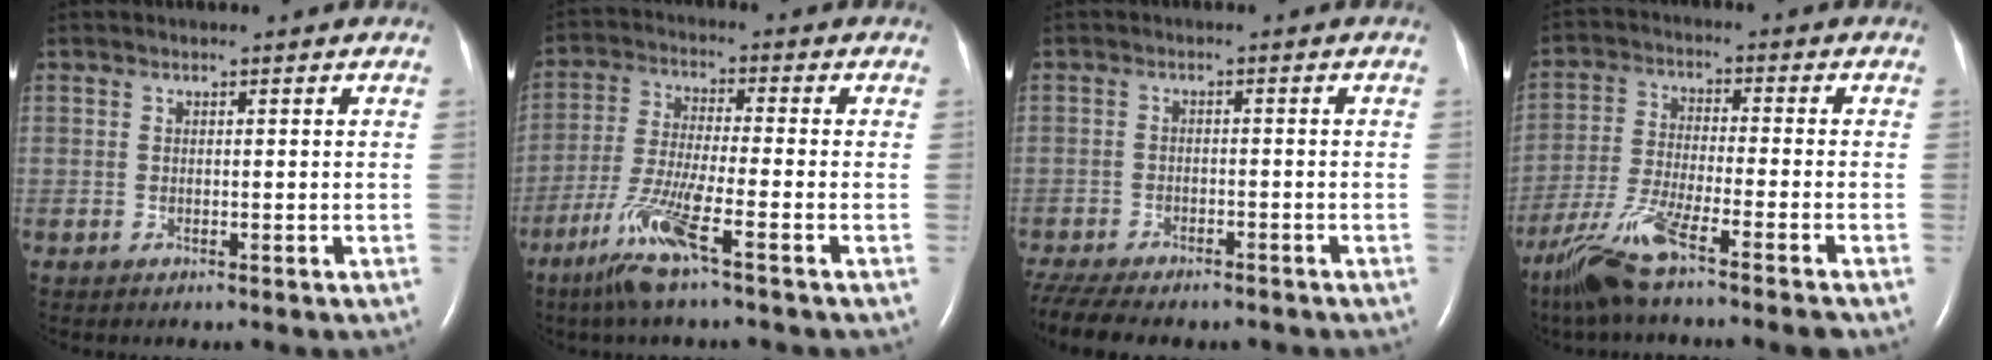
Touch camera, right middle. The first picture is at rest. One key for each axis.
{"total": 9.1, "fx": -5.2, "fy": -0.3, "fz": 7.4, "tx": -0.158, "ty": -0.022, "tz": -0.106}
{"total": 13.3, "fx": -11.0, "fy": 4.3, "fz": 6.1, "tx": -0.139, "ty": -0.010, "tz": -0.157}
{"total": 11.3, "fx": -8.3, "fy": -0.6, "fz": 7.8, "tx": -0.155, "ty": -0.034, "tz": -0.150}